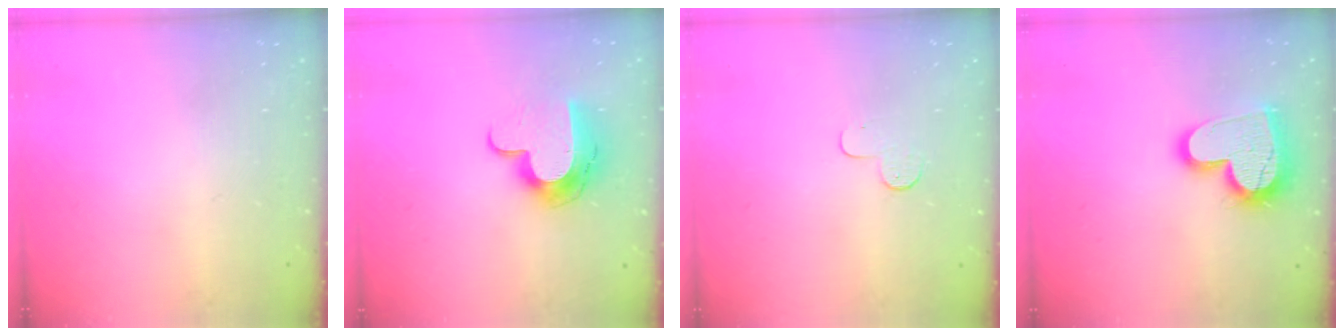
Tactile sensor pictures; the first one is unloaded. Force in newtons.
{"total": 12.2, "press": 12.2, "slide": 0.3}
{"total": 5.0, "press": 4.9, "slide": 0.5}
{"total": 16.6, "press": 16.5, "slide": 1.6}